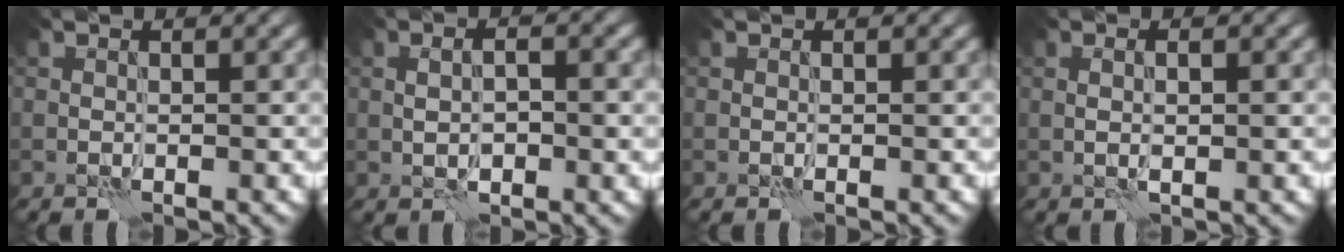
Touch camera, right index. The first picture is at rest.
{"total": 3.3, "force": [0.0, 1.8, 2.8], "torque": [-0.032, 0.002, -0.001]}
{"total": 0.0}
{"total": 1.7, "force": [0.1, 0.5, 1.6], "torque": [-0.027, -0.002, 0.006]}